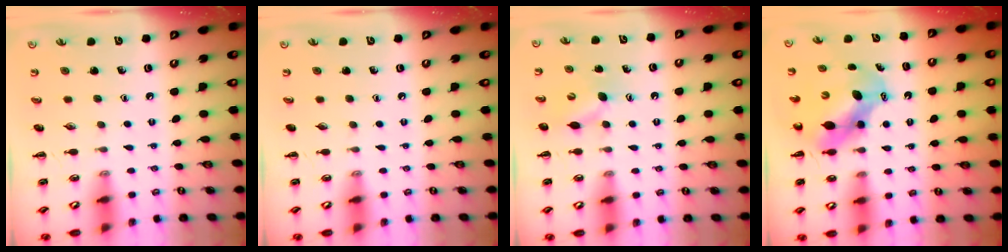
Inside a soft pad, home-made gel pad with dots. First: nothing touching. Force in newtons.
{"total": 0.0}
{"total": 6.6, "press": 6.5, "slide": 1.5}
{"total": 6.7, "press": 6.5, "slide": 1.3}